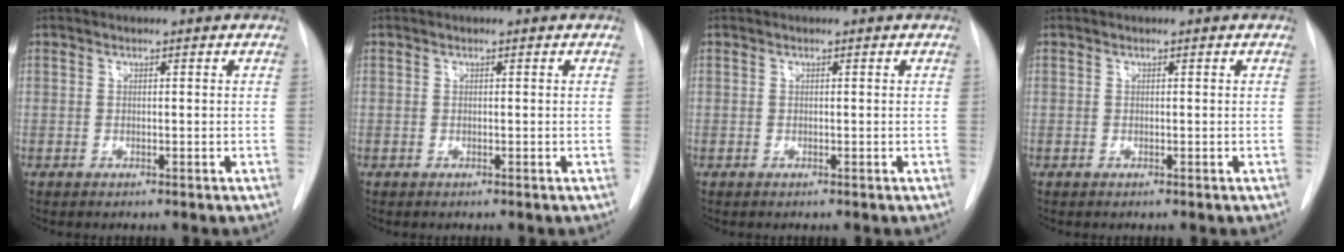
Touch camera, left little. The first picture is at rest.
{"total": 0.0}
{"total": 0.0}
{"total": 0.0}